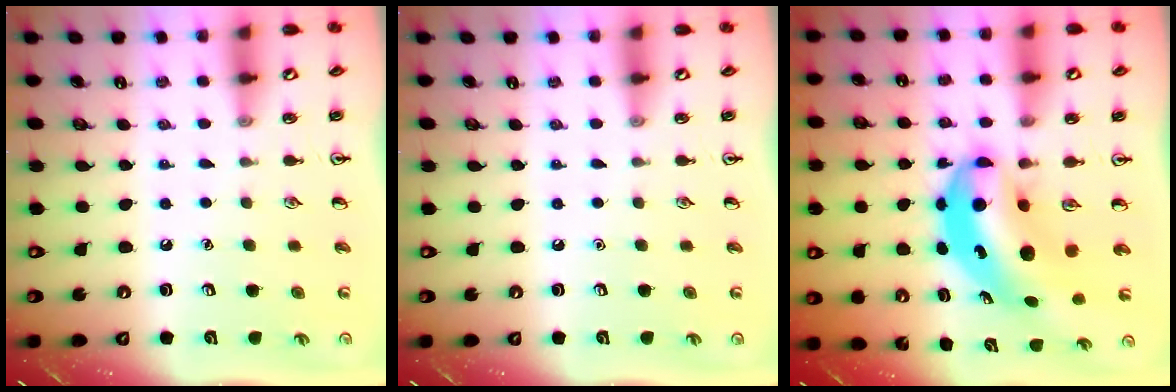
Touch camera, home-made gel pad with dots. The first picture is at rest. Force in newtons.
{"total": 0.0}
{"total": 9.2, "press": 8.8, "slide": 2.5}